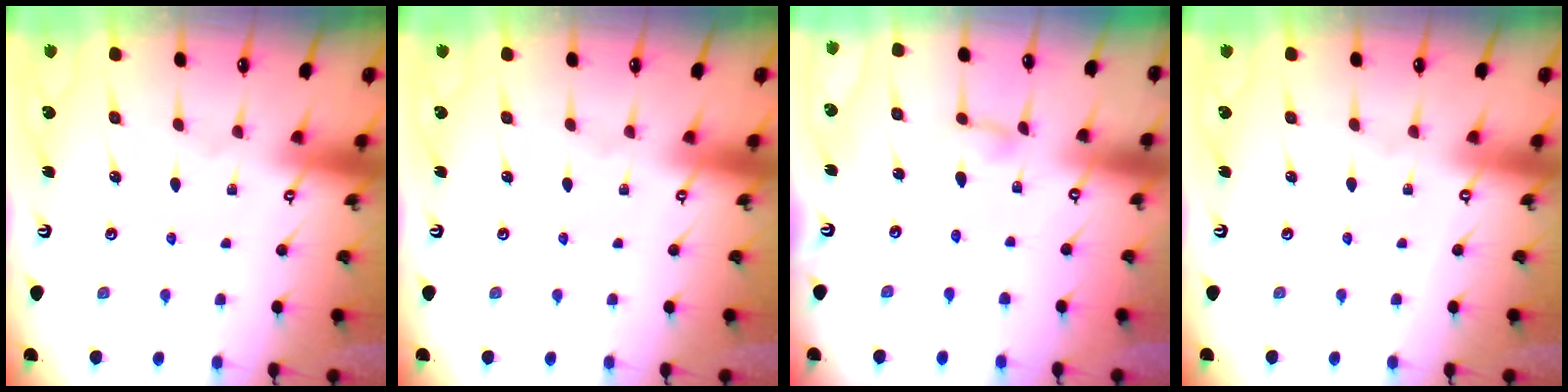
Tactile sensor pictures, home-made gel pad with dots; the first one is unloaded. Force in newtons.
{"total": 0.0}
{"total": 3.8, "press": 3.8, "slide": 0.1}
{"total": 0.0}